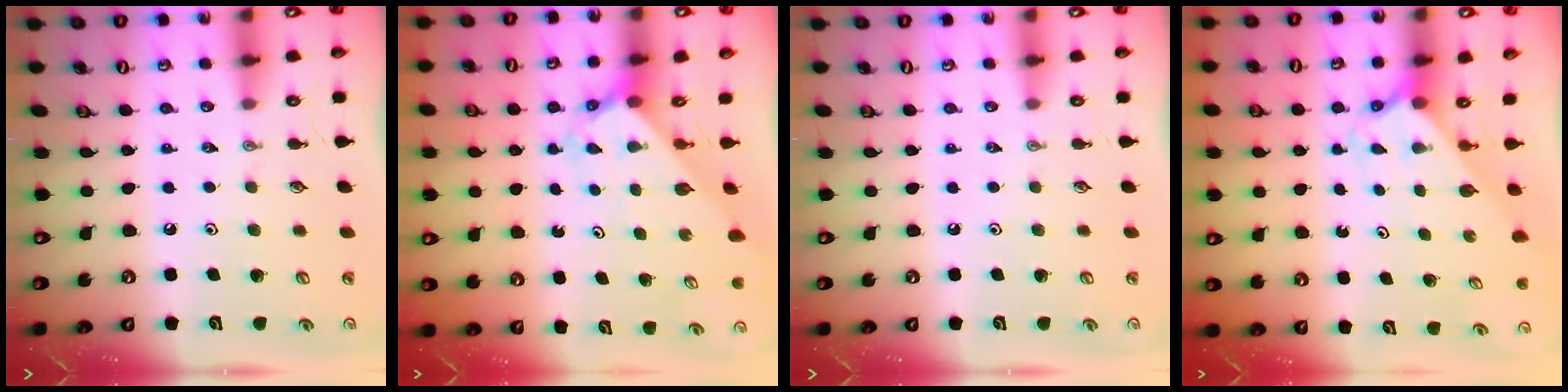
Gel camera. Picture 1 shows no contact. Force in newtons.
{"total": 2.2, "press": 2.2, "slide": 0.2}
{"total": 0.0}
{"total": 2.1, "press": 2.1, "slide": 0.1}